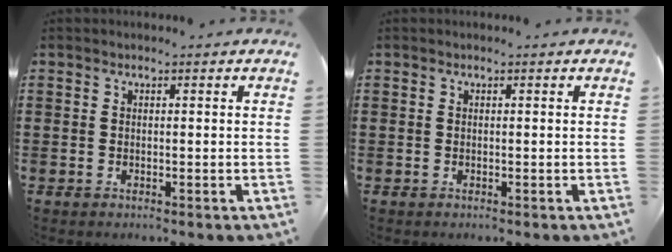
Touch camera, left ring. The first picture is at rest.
{"total": 0.0}